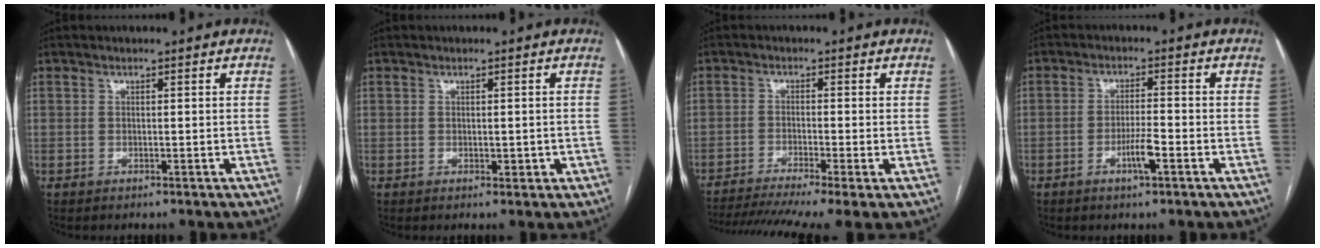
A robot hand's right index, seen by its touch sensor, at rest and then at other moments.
{"total": 1.4, "force": [-0.2, 0.8, 1.1], "torque": [-0.017, 0.002, 0.003]}
{"total": 12.1, "force": [-9.0, 0.3, 8.2], "torque": [-0.137, -0.019, -0.144]}
{"total": 4.1, "force": [-1.9, 0.3, 3.6], "torque": [-0.067, -0.003, -0.035]}